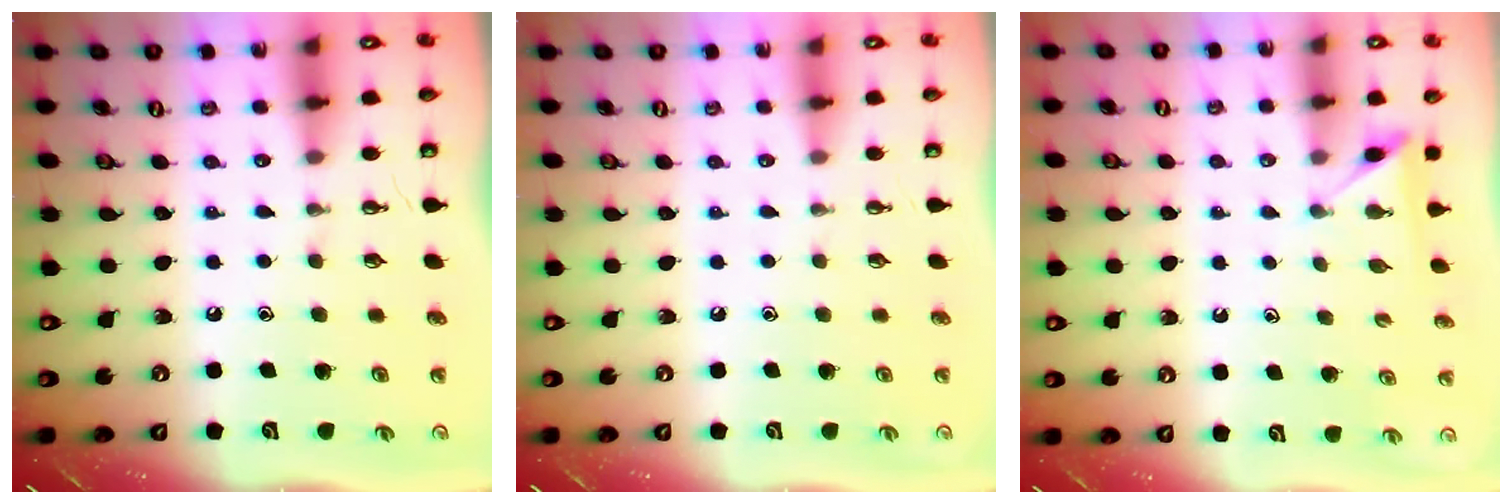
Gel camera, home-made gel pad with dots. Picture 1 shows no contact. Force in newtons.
{"total": 0.0}
{"total": 3.7, "press": 3.7, "slide": 0.4}